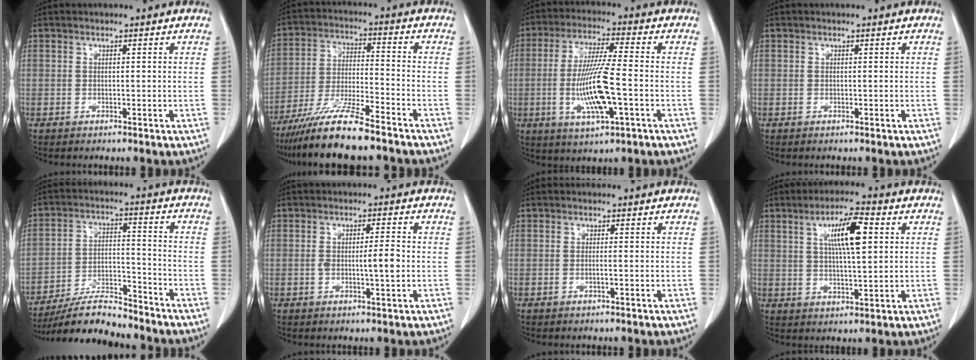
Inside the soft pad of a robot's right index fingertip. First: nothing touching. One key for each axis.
{"total": 11.7, "fx": -9.3, "fy": 0.3, "fz": 7.1, "tx": -0.134, "ty": -0.024, "tz": -0.169}
{"total": 11.6, "fx": -2.4, "fy": 1.0, "fz": 11.3, "tx": -0.224, "ty": -0.009, "tz": -0.046}
{"total": 0.0}
{"total": 10.9, "fx": -10.1, "fy": 1.5, "fz": 3.8, "tx": -0.063, "ty": -0.001, "tz": -0.180}
{"total": 4.1, "fx": -0.4, "fy": 0.4, "fz": 4.0, "tx": -0.070, "ty": 0.000, "tz": -0.005}
{"total": 0.7, "fx": -0.2, "fy": -0.1, "fz": 0.7, "tx": -0.013, "ty": 0.000, "tz": -0.004}
{"total": 8.5, "fx": 2.7, "fy": 1.4, "fz": 7.9, "tx": -0.140, "ty": 0.009, "tz": 0.048}